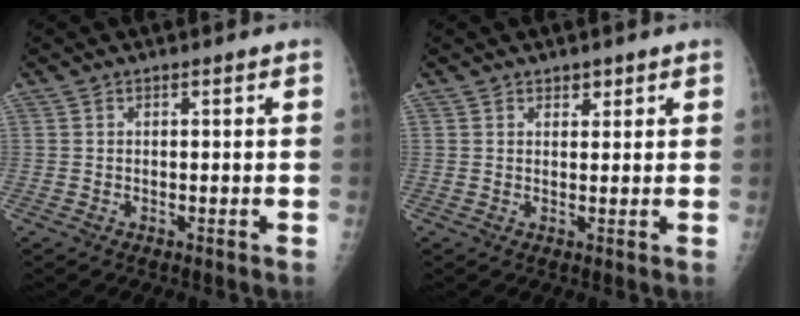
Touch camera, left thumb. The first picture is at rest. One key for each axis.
{"total": 1.6, "fx": 1.1, "fy": 1.0, "fz": 0.5, "tx": 0.006, "ty": -0.006, "tz": 0.015}